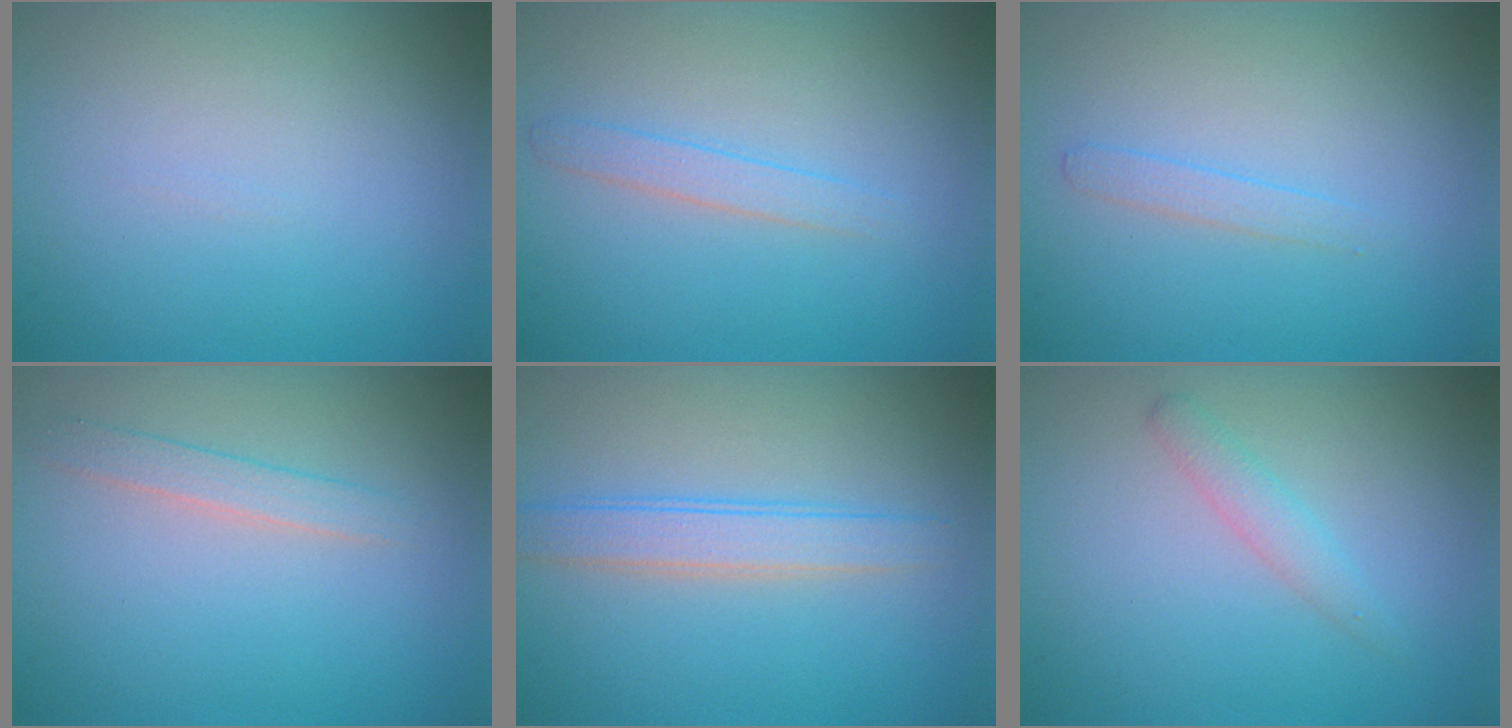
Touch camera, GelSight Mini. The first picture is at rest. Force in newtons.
{"total": 1.5, "press": 1.4, "slide": 0.1}
{"total": 1.0, "press": 1.0, "slide": 0.1}
{"total": 1.5, "press": 1.5, "slide": 0.0}
{"total": 2.8, "press": 2.8, "slide": 0.1}
{"total": 1.6, "press": 1.6, "slide": 0.1}